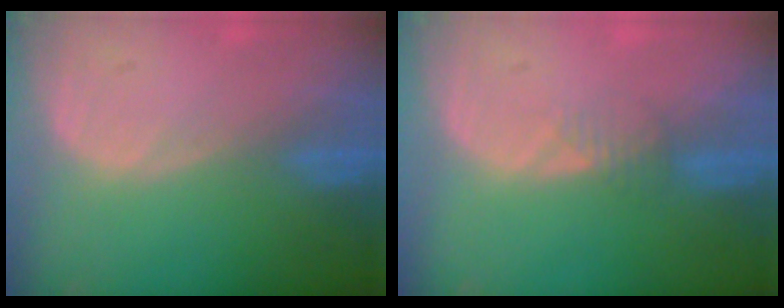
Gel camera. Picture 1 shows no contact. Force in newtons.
{"total": 1.6, "press": 1.6, "slide": 0.2}